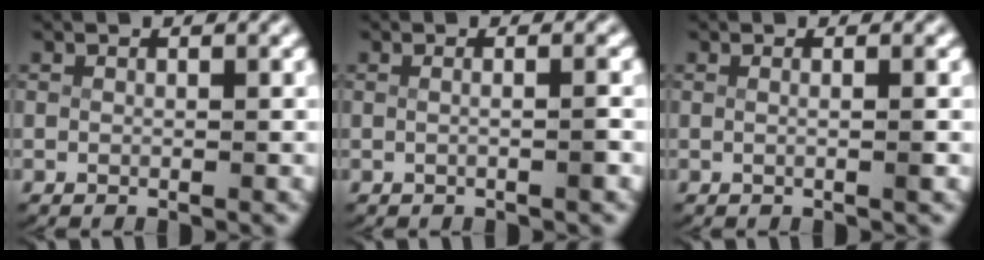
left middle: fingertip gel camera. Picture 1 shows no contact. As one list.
[{"total": 1.3, "force": [-0.4, -0.3, 1.2], "torque": [-0.021, -0.002, -0.007]}, {"total": 1.1, "force": [-0.1, -0.3, 1.0], "torque": [-0.018, -0.002, -0.003]}]